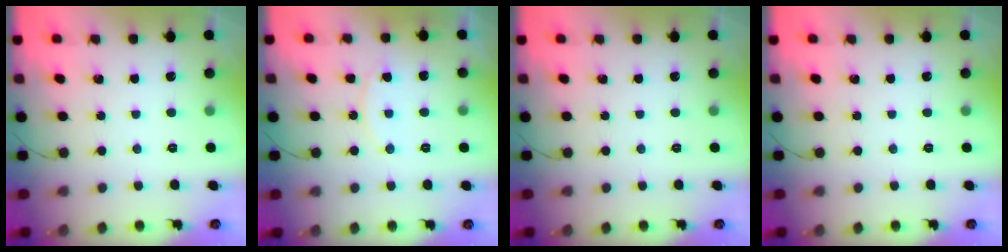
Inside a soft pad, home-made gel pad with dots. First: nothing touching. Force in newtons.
{"total": 7.9, "press": 7.7, "slide": 1.3}
{"total": 0.0}
{"total": 0.0}